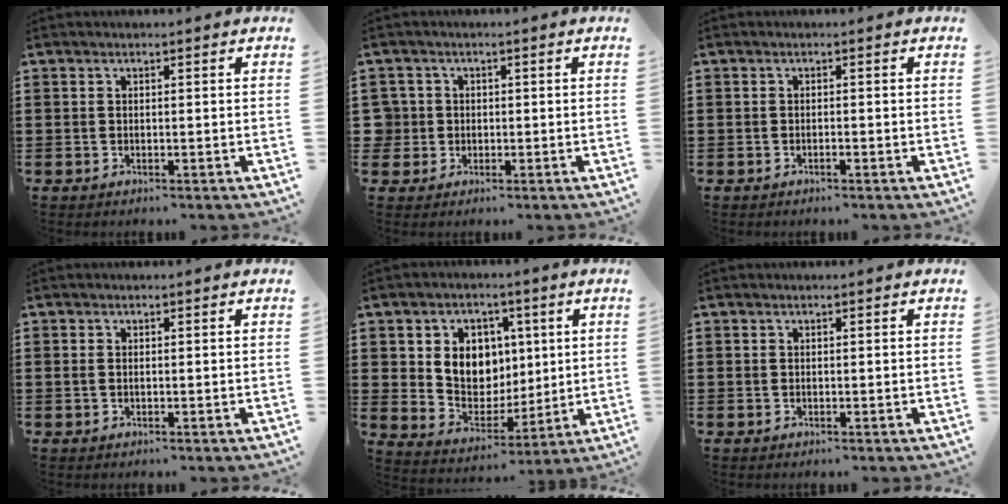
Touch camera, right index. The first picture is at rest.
{"total": 2.8, "force": [-0.1, 2.8, 0.4], "torque": [-0.027, 0.008, -0.007]}
{"total": 0.6, "force": [-0.4, 0.1, 0.4], "torque": [-0.010, -0.003, -0.007]}
{"total": 0.7, "force": [0.1, 0.4, 0.6], "torque": [-0.013, 0.003, 0.001]}
{"total": 8.1, "force": [2.5, 7.2, 2.6], "torque": [-0.064, -0.005, 0.047]}
{"total": 0.0}